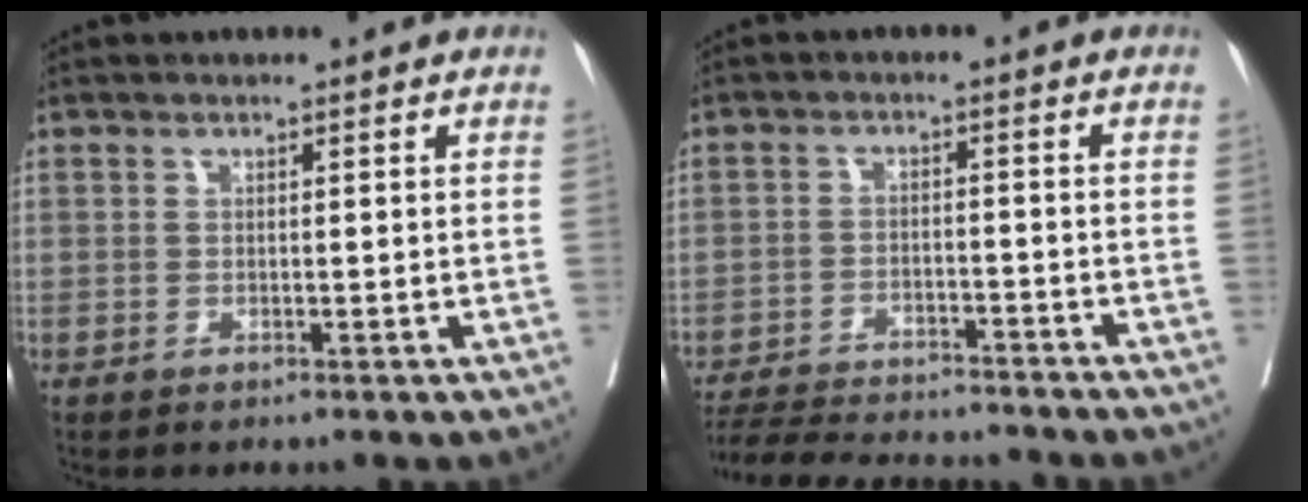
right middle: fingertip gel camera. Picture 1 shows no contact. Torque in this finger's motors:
{"motor_torque": [0.95, -1.19, 0.13, 0.08]}